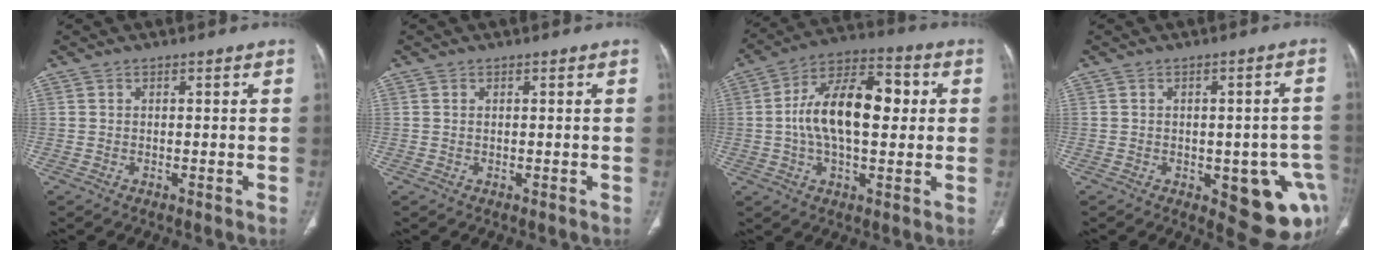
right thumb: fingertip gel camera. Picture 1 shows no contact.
{"total": 0.0}
{"total": 16.9, "force": [1.5, 8.7, 14.4], "torque": [-0.236, 0.028, 0.019]}
{"total": 13.8, "force": [-4.5, 6.3, 11.4], "torque": [-0.097, 0.013, -0.038]}